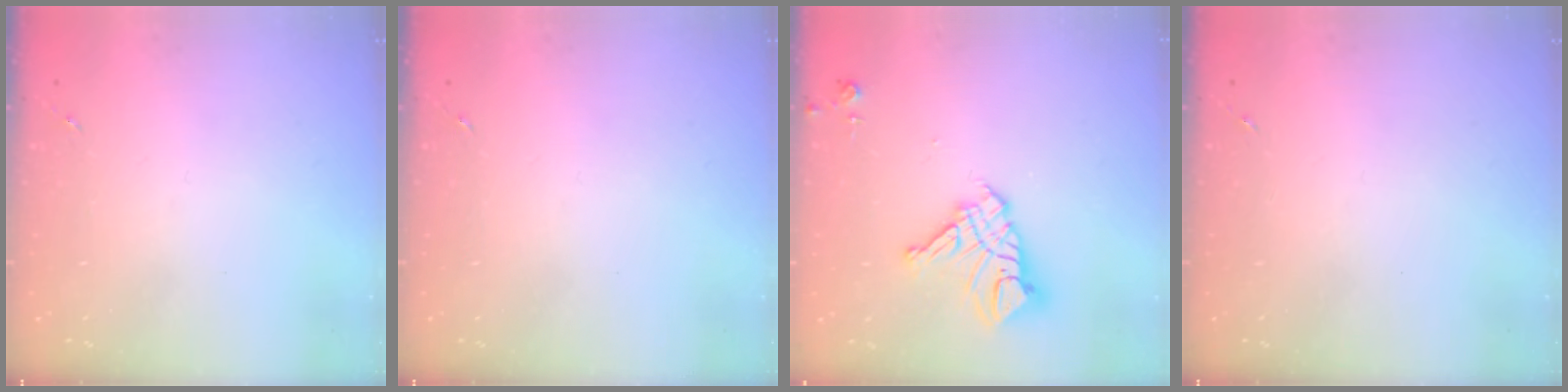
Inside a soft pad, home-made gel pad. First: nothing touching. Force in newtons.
{"total": 0.0}
{"total": 14.0, "press": 13.9, "slide": 1.5}
{"total": 0.0}